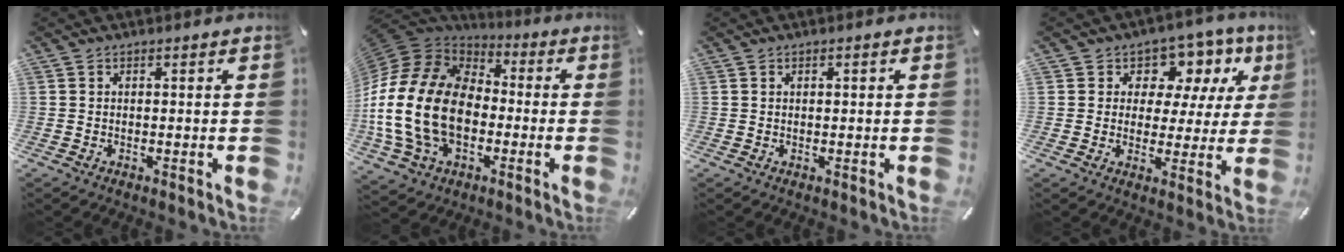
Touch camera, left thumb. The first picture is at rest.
{"total": 23.1, "force": [-5.1, 16.4, 15.4], "torque": [-0.352, 0.022, -0.093]}
{"total": 0.7, "force": [0.1, 0.4, 0.6], "torque": [-0.012, 0.003, 0.001]}
{"total": 10.1, "force": [4.2, 7.7, 4.9], "torque": [-0.067, -0.027, 0.075]}